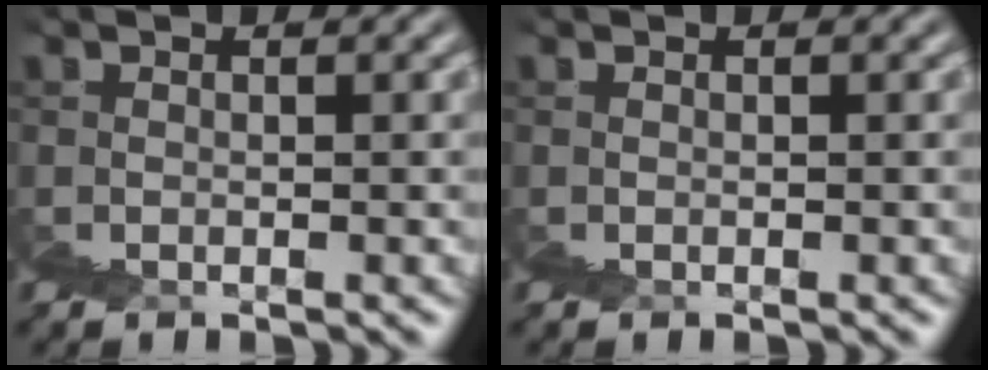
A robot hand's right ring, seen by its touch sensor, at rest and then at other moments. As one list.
[{"total": 0.0}]